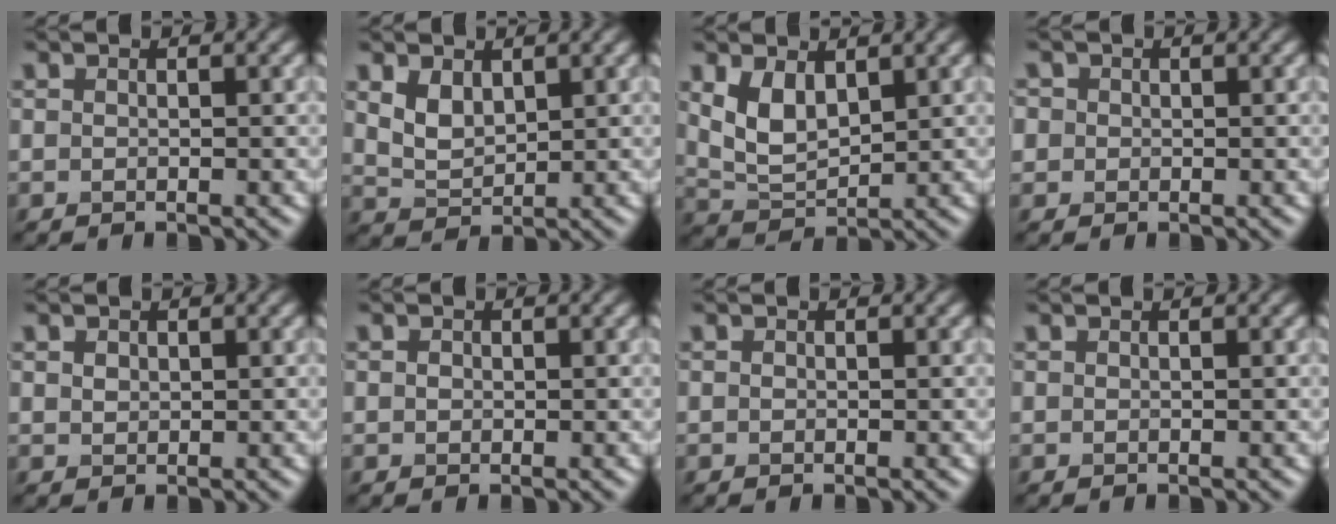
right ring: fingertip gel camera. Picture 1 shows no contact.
{"total": 2.8, "force": [1.4, 1.7, 1.7], "torque": [-0.040, -0.005, 0.034]}
{"total": 4.2, "force": [1.8, 2.3, 3.1], "torque": [-0.073, -0.005, 0.041]}
{"total": 2.0, "force": [0.6, 1.7, 0.6], "torque": [-0.010, 0.007, 0.004]}
{"total": 0.9, "force": [0.4, 0.7, 0.3], "torque": [-0.006, -0.002, 0.009]}
{"total": 0.6, "force": [0.1, 0.6, 0.3], "torque": [-0.005, -0.002, 0.000]}
{"total": 0.0}
{"total": 0.0}